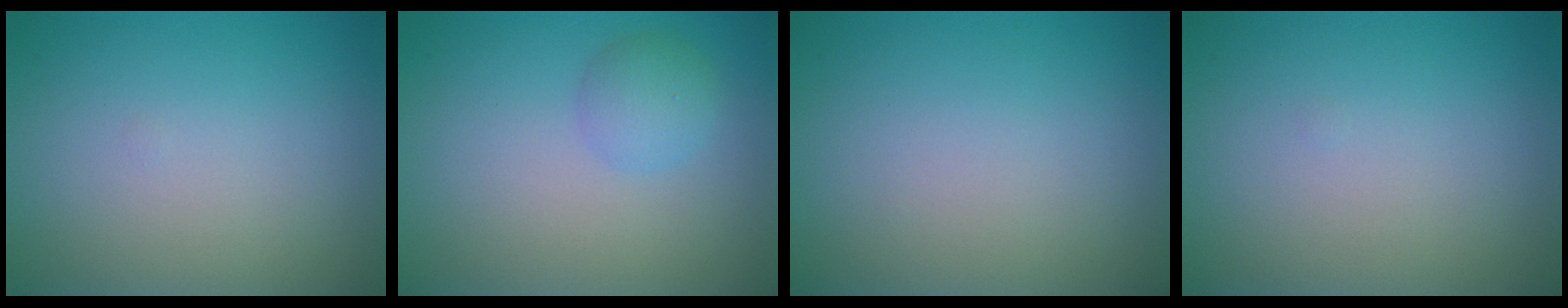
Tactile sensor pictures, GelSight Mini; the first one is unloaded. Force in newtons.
{"total": 2.0, "press": 2.0, "slide": 0.1}
{"total": 0.0}
{"total": 0.0}